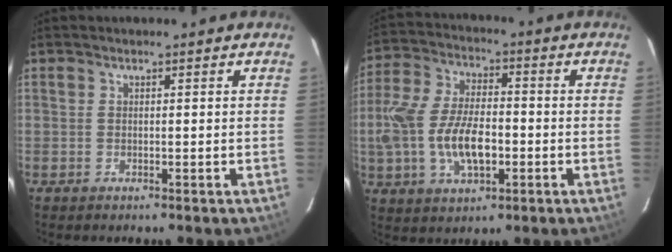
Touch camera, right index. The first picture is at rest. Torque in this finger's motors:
{"motor_torque": [0.44, -0.08, 0.55, 0.21]}